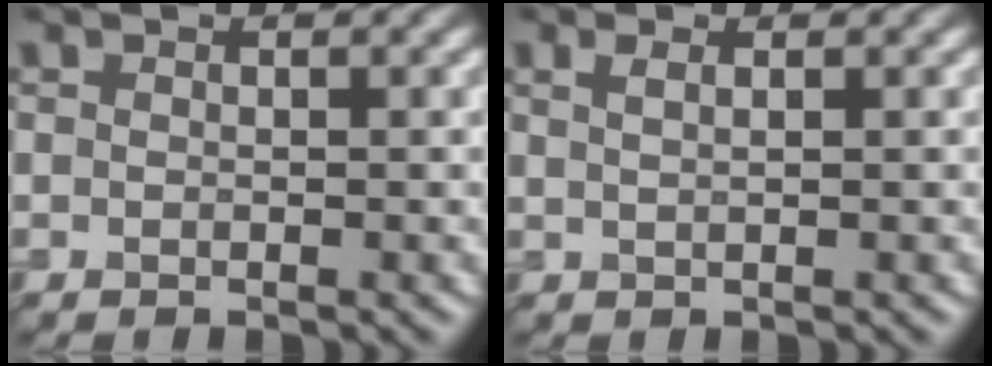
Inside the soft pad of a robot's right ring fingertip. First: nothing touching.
{"total": 1.4, "force": [0.8, 0.6, 1.1], "torque": [-0.014, 0.000, 0.011]}